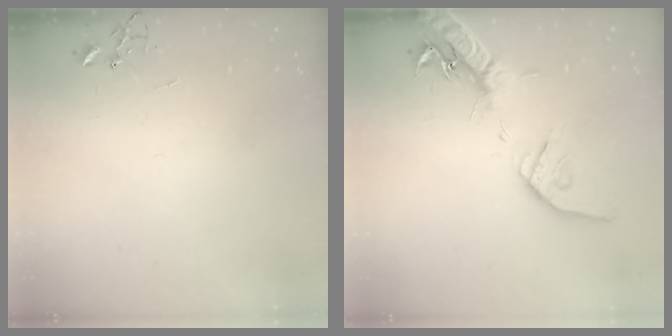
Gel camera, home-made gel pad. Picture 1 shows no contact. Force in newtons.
{"total": 19.4, "press": 19.1, "slide": 3.5}